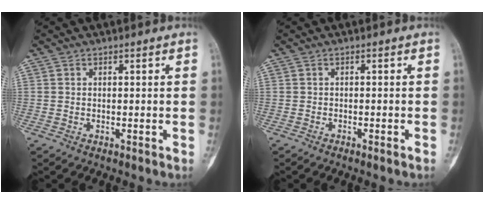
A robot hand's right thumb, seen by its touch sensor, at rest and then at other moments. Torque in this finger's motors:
{"motor_torque": [-0.39, -0.14, -0.01, 0.15, -0.02]}